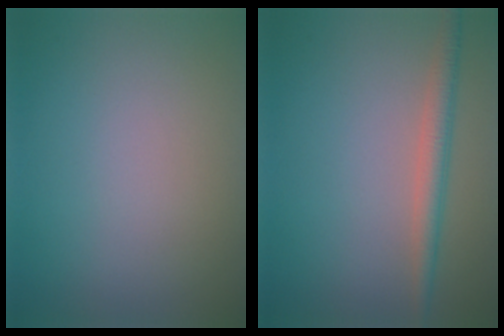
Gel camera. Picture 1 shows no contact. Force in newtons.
{"total": 2.6, "press": 2.6, "slide": 0.1}